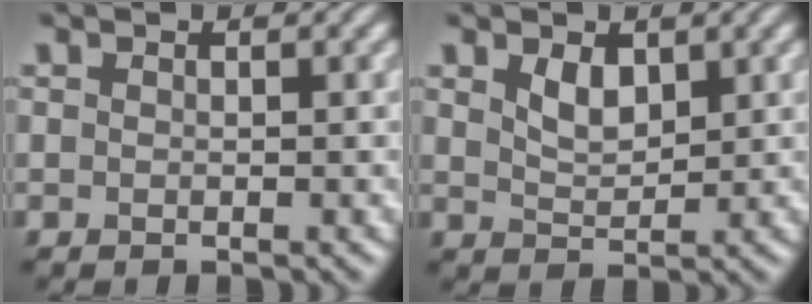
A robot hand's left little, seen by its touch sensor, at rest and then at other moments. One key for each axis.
{"total": 2.3, "fx": 1.2, "fy": 1.3, "fz": 1.5, "tx": -0.032, "ty": -0.004, "tz": 0.029}